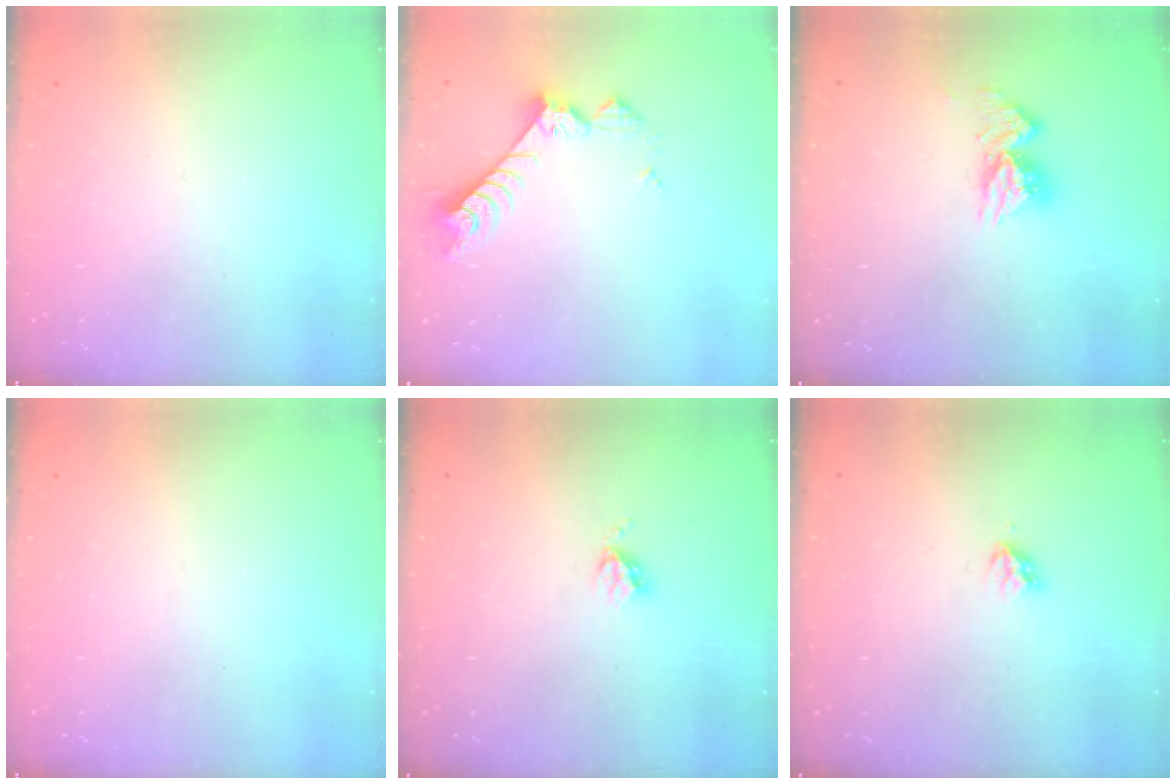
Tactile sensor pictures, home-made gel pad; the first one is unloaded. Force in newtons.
{"total": 8.6, "press": 8.5, "slide": 0.8}
{"total": 10.7, "press": 10.7, "slide": 1.0}
{"total": 0.0}
{"total": 3.5, "press": 3.4, "slide": 0.5}
{"total": 3.2, "press": 3.1, "slide": 0.5}